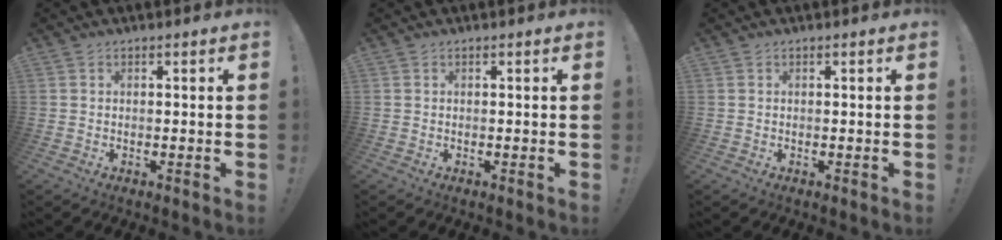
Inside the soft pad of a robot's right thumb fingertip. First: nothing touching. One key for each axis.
{"total": 0.0}
{"total": 0.0}